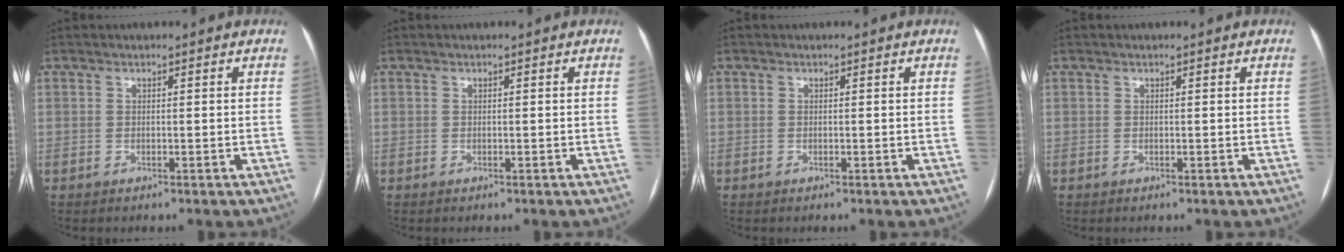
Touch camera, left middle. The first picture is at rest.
{"total": 0.0}
{"total": 0.0}
{"total": 0.0}